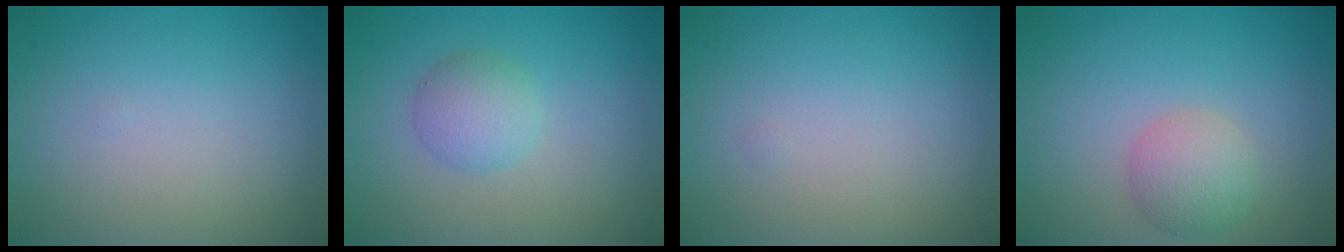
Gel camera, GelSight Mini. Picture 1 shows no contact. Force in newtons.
{"total": 2.6, "press": 2.6, "slide": 0.1}
{"total": 0.0}
{"total": 3.0, "press": 3.0, "slide": 0.2}